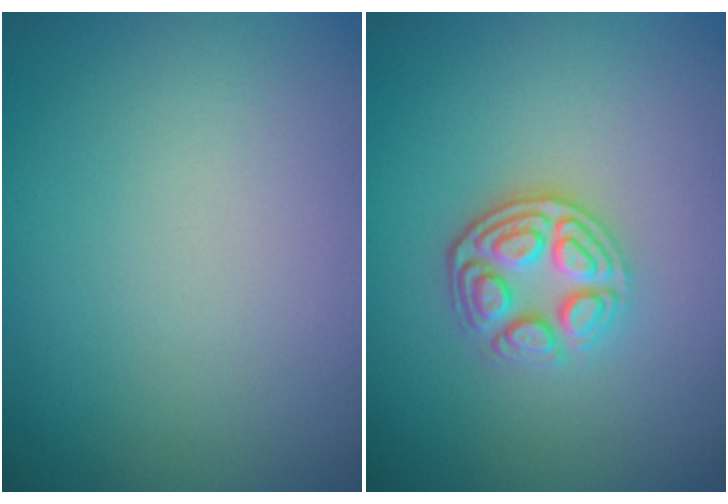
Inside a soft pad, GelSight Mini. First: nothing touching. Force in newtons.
{"total": 3.6, "press": 3.1, "slide": 1.9}